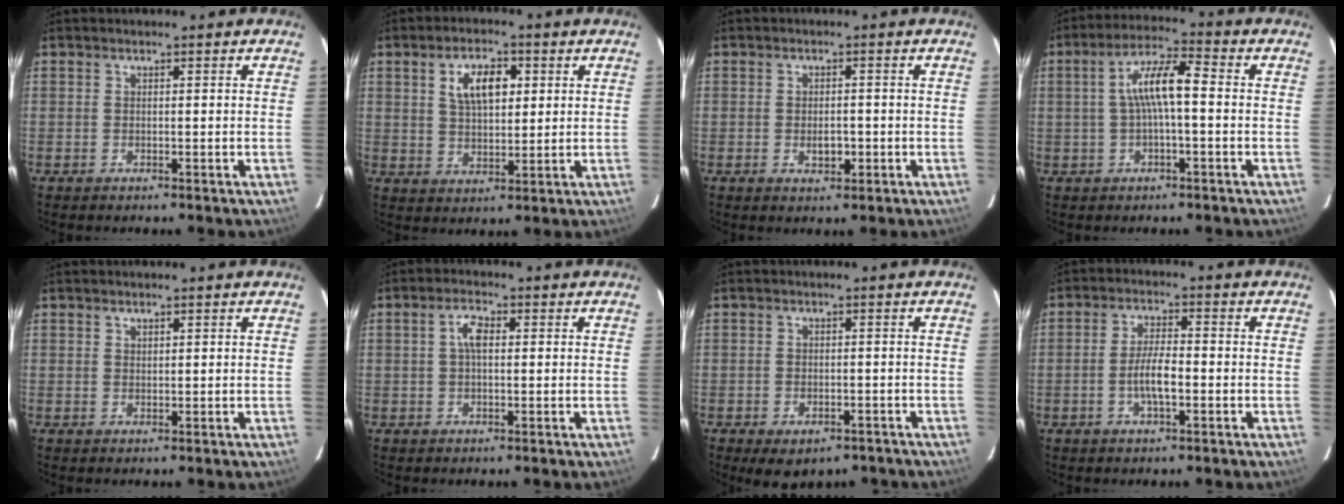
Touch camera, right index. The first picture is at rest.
{"total": 7.6, "force": [2.6, 3.8, 6.1], "torque": [-0.109, 0.013, 0.050]}
{"total": 3.1, "force": [-0.8, 1.8, 2.4], "torque": [-0.041, -0.003, -0.010]}
{"total": 7.7, "force": [-0.2, 1.6, 7.5], "torque": [-0.147, 0.017, -0.002]}
{"total": 2.9, "force": [2.5, 1.2, 0.8], "torque": [-0.010, 0.001, 0.047]}
{"total": 3.2, "force": [0.5, 1.5, 2.8], "torque": [-0.055, 0.010, 0.009]}
{"total": 7.8, "force": [-5.4, 4.0, 4.0], "torque": [-0.079, -0.012, -0.063]}
{"total": 5.3, "force": [-1.7, 1.4, 4.9], "torque": [-0.096, 0.002, -0.031]}